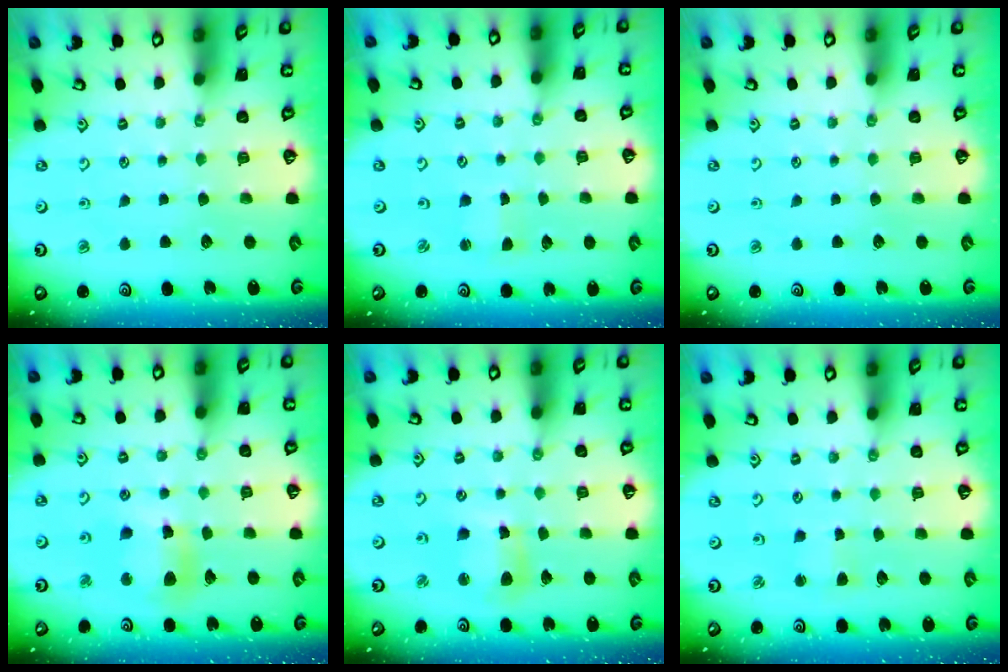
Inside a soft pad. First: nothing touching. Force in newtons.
{"total": 1.4, "press": 1.4, "slide": 0.0}
{"total": 0.0}
{"total": 10.9, "press": 10.7, "slide": 1.9}
{"total": 9.2, "press": 9.1, "slide": 1.3}
{"total": 2.2, "press": 2.2, "slide": 0.3}